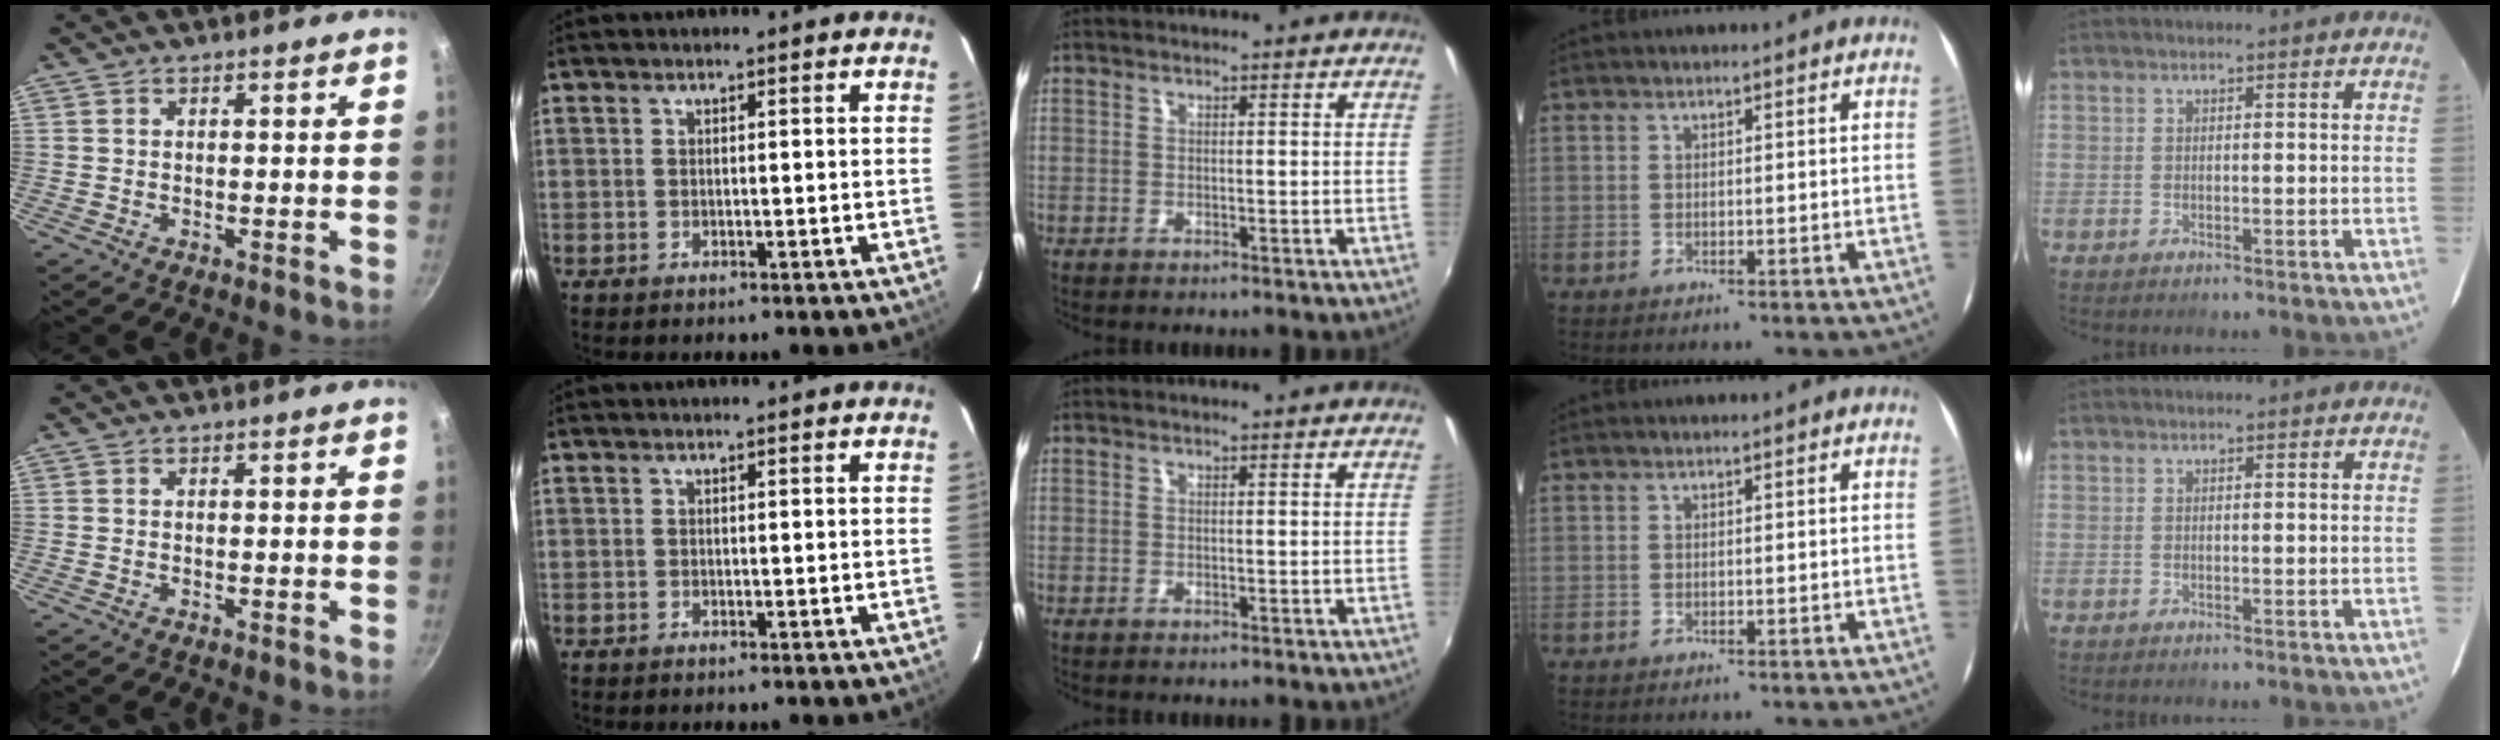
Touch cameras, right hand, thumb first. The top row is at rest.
{}